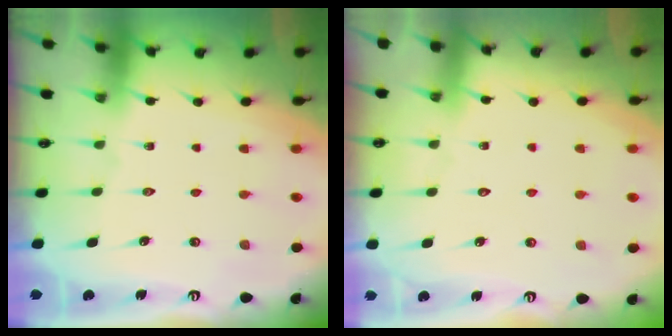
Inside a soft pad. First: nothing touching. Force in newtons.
{"total": 2.5, "press": 2.5, "slide": 0.3}